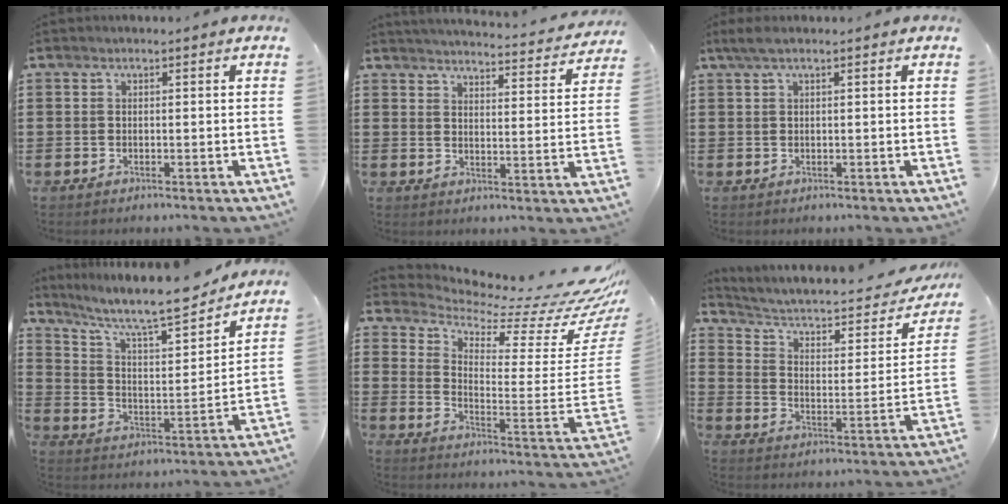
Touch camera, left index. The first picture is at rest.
{"total": 3.6, "force": [3.6, -0.1, 0.3], "torque": [-0.015, -0.032, 0.059]}
{"total": 1.6, "force": [0.7, 0.1, 1.4], "torque": [-0.028, 0.001, 0.014]}
{"total": 9.5, "force": [8.1, 1.5, 4.7], "torque": [-0.107, -0.056, 0.132]}
{"total": 6.6, "force": [5.3, 1.9, 3.4], "torque": [-0.068, -0.068, 0.084]}
{"total": 4.8, "force": [3.4, 1.9, 2.7], "torque": [-0.072, -0.027, 0.050]}